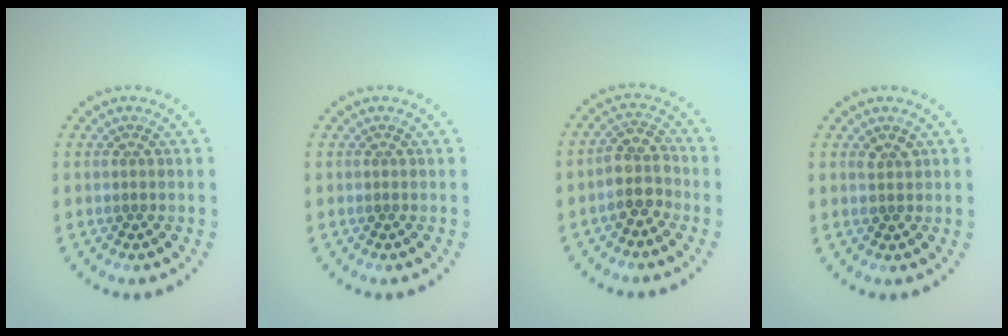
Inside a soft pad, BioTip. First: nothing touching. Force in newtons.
{"total": 0.0}
{"total": 3.0, "press": 2.6, "slide": 1.4}
{"total": 1.2, "press": 1.2, "slide": 0.1}